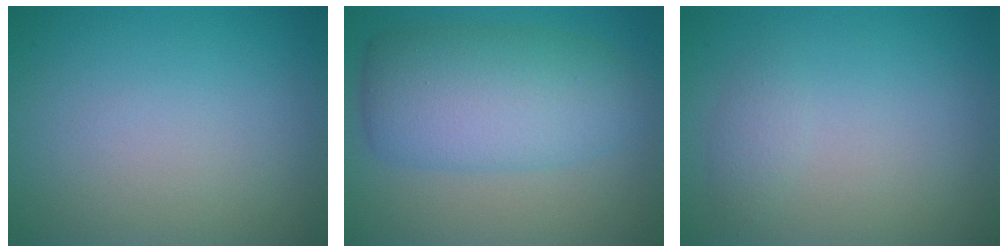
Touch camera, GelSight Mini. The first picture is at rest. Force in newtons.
{"total": 7.4, "press": 7.4, "slide": 0.1}
{"total": 1.1, "press": 1.1, "slide": 0.1}